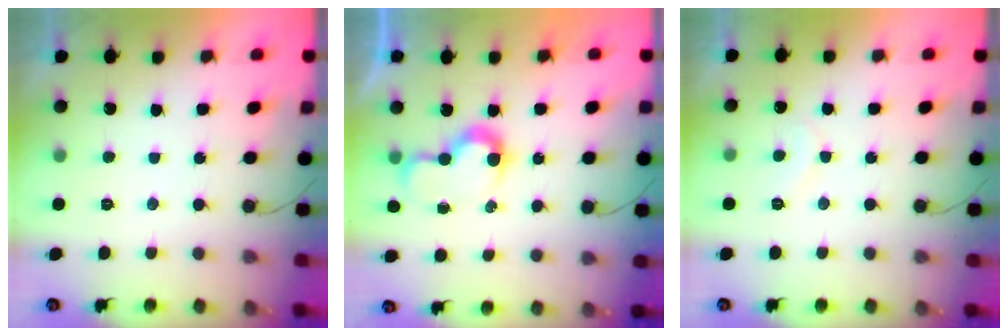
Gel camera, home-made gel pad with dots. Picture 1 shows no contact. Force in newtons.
{"total": 8.0, "press": 8.0, "slide": 0.2}
{"total": 5.7, "press": 5.7, "slide": 0.5}